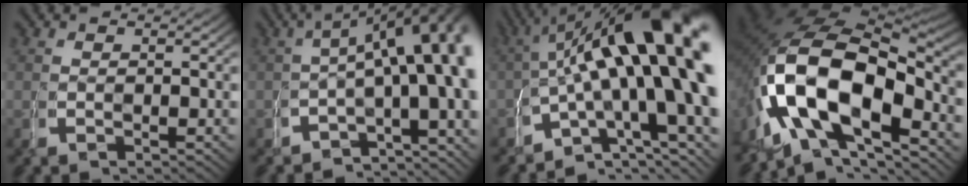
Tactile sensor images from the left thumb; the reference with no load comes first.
{"total": 13.3, "force": [-0.2, 8.5, 10.2], "torque": [-0.111, -0.019, -0.011]}
{"total": 17.3, "force": [-0.3, 10.6, 13.6], "torque": [-0.197, -0.040, 0.007]}
{"total": 20.6, "force": [-1.2, 13.4, 15.6], "torque": [-0.319, -0.058, 0.008]}